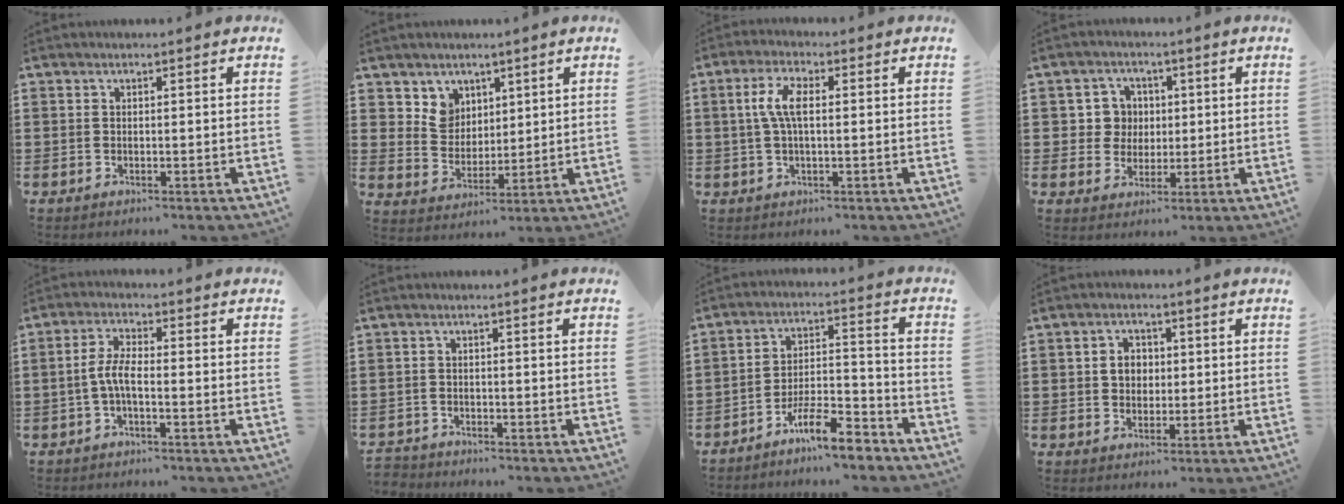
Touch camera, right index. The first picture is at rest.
{"total": 5.6, "force": [3.4, 4.4, 0.4], "torque": [-0.036, 0.003, 0.066]}
{"total": 5.3, "force": [0.4, 2.0, 4.9], "torque": [-0.109, 0.004, -0.001]}
{"total": 5.2, "force": [0.7, 4.9, 1.5], "torque": [-0.053, 0.018, 0.011]}
{"total": 4.2, "force": [-1.3, 1.1, 3.8], "torque": [-0.089, -0.002, -0.031]}
{"total": 2.1, "force": [-2.1, 0.2, -0.2], "torque": [-0.004, -0.002, -0.046]}
{"total": 8.8, "force": [-7.3, 1.5, 4.5], "torque": [-0.080, 0.018, -0.138]}
{"total": 3.4, "force": [0.2, 2.8, 1.8], "torque": [-0.044, 0.011, -0.001]}